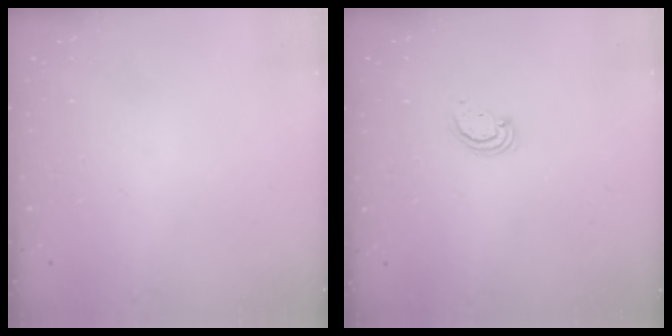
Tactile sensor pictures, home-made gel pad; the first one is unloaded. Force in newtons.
{"total": 2.5, "press": 2.5, "slide": 0.2}